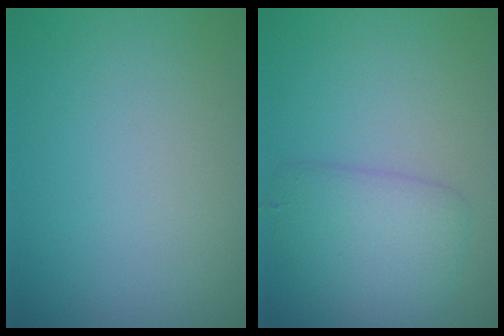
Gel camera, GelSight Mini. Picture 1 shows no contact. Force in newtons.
{"total": 3.3, "press": 3.3, "slide": 0.1}